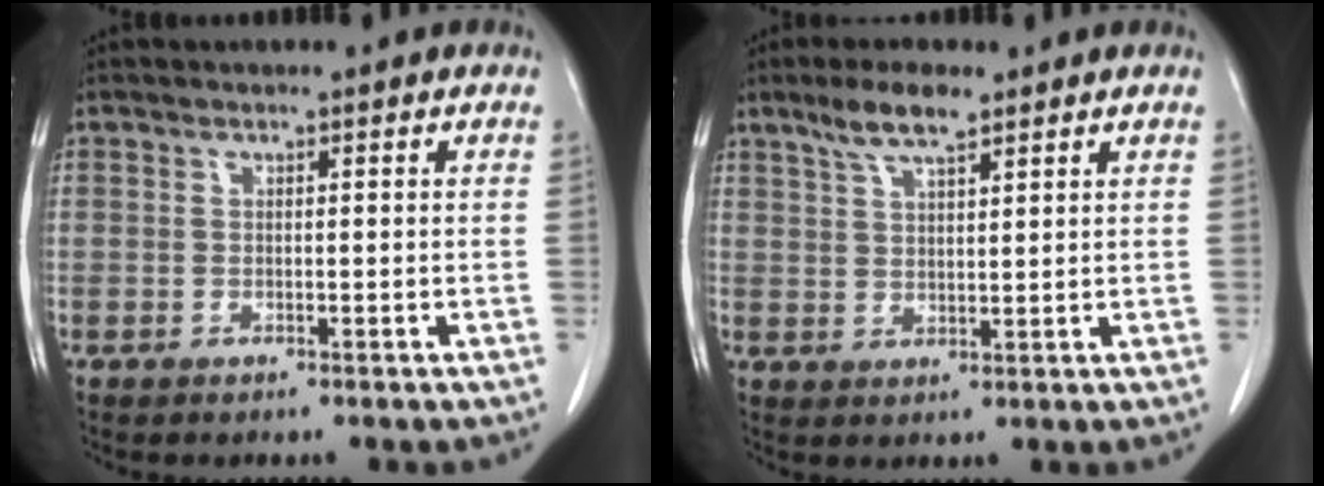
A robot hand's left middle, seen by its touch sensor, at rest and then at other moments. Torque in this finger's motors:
{"motor_torque": [0.81, -0.70, 0.08, 0.05]}